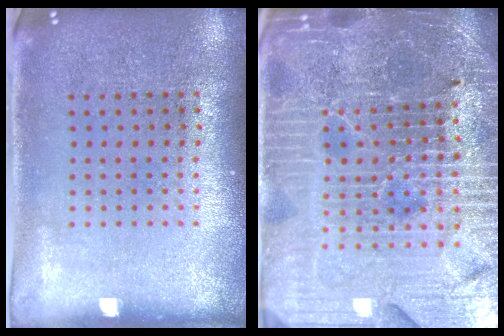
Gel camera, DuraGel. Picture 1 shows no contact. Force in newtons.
{"total": 5.7, "press": 5.3, "slide": 2.1}